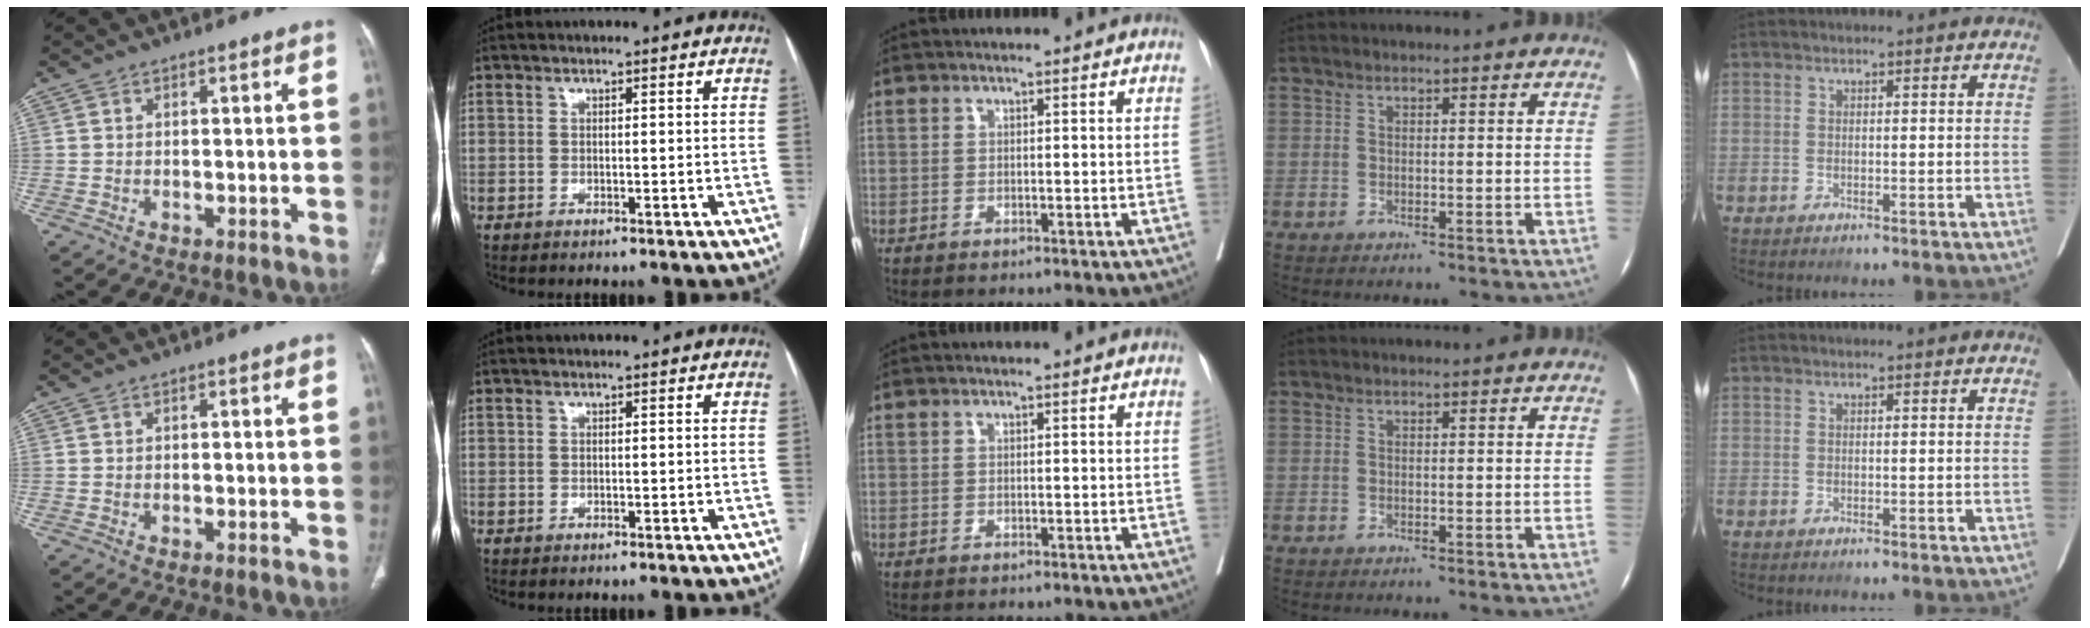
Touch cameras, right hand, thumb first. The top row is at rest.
{}